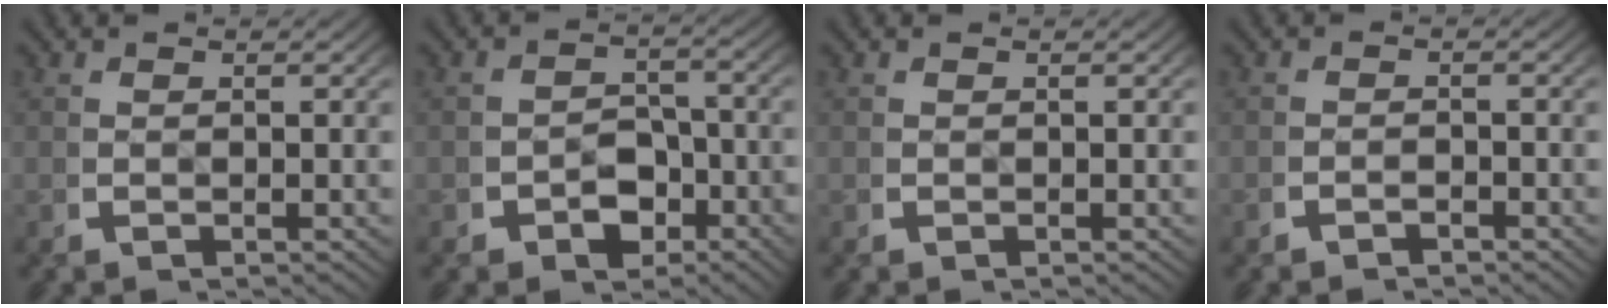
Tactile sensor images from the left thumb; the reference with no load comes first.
{"total": 3.9, "force": [-1.8, 2.9, 1.9], "torque": [-0.024, -0.016, -0.023]}
{"total": 0.0}
{"total": 1.3, "force": [-1.3, 0.2, 0.1], "torque": [-0.002, -0.005, -0.022]}